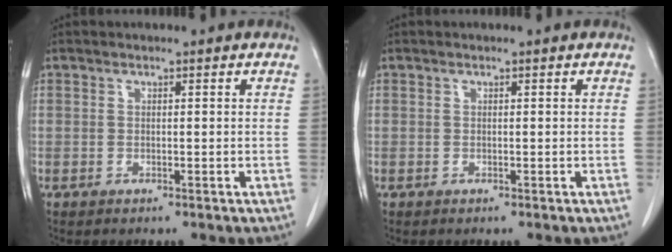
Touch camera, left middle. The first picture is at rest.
{"total": 0.0}